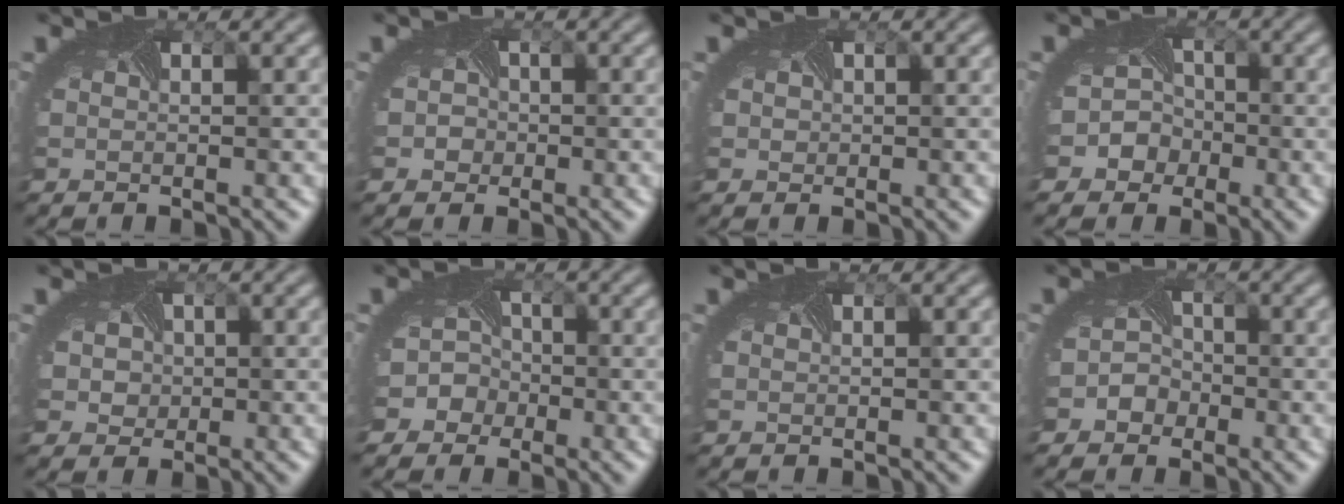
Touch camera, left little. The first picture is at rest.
{"total": 2.0, "force": [-0.3, 2.0, 0.4], "torque": [0.012, 0.006, -0.014]}
{"total": 0.8, "force": [0.2, 0.8, -0.1], "torque": [0.002, -0.001, -0.001]}
{"total": 4.3, "force": [-1.9, 3.8, 0.8], "torque": [0.010, 0.006, -0.040]}
{"total": 3.5, "force": [0.6, 3.1, 1.6], "torque": [-0.021, 0.016, -0.007]}
{"total": 5.2, "force": [-2.6, 4.5, 0.7], "torque": [0.010, 0.003, -0.060]}
{"total": 0.0}
{"total": 2.7, "force": [-1.5, 2.2, 0.3], "torque": [0.014, 0.004, -0.029]}